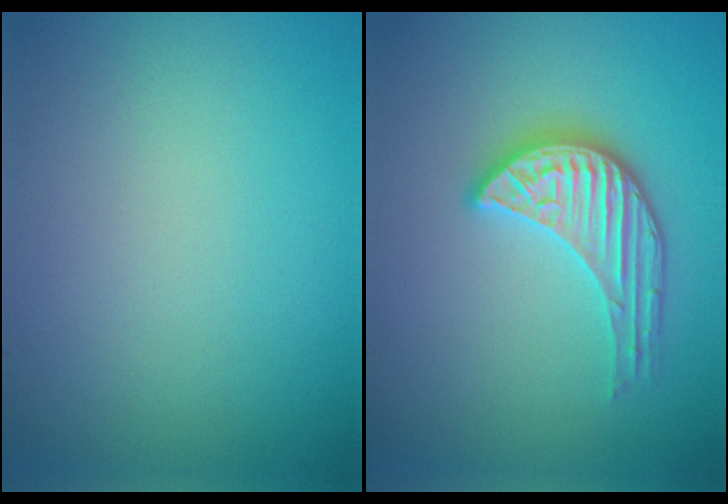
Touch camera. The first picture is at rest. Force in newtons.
{"total": 3.9, "press": 3.5, "slide": 1.6}